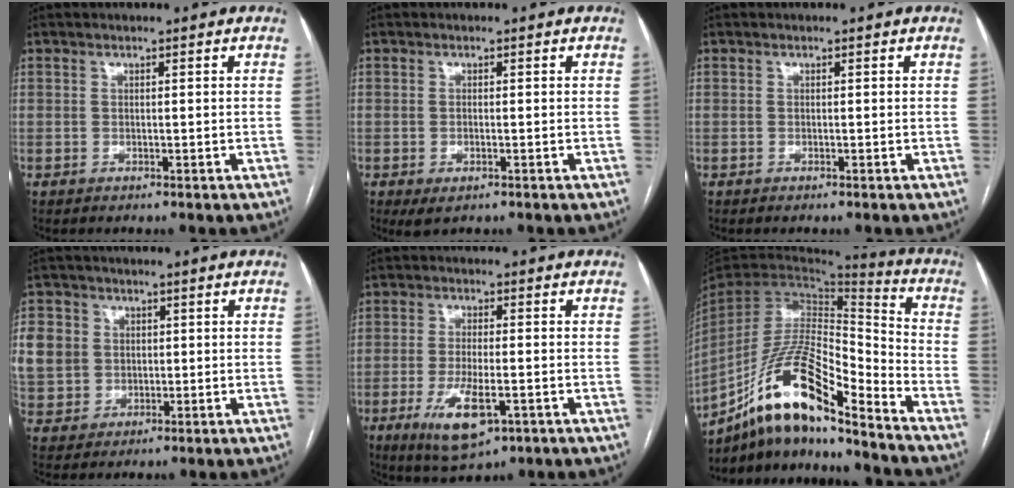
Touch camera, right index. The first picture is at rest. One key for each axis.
{"total": 2.4, "fx": -1.1, "fy": 1.0, "fz": 1.9, "tx": -0.036, "ty": -0.004, "tz": -0.010}
{"total": 0.0}
{"total": 13.2, "fx": 2.2, "fy": 12.1, "fz": 4.8, "tx": -0.154, "ty": 0.034, "tz": 0.062}
{"total": 8.7, "fx": -3.5, "fy": 2.7, "fz": 7.5, "tx": -0.148, "ty": -0.018, "tz": -0.050}
{"total": 17.8, "fx": -13.0, "fy": 2.6, "fz": 11.9, "tx": -0.231, "ty": 0.009, "tz": -0.236}